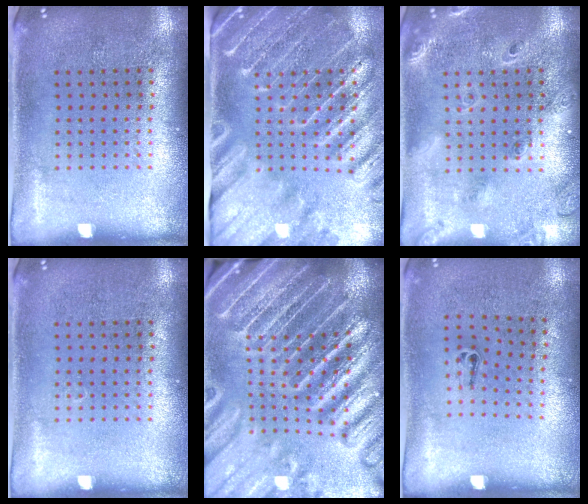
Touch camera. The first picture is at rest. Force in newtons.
{"total": 3.9, "press": 3.4, "slide": 1.8}
{"total": 1.7, "press": 1.6, "slide": 0.8}
{"total": 0.0}
{"total": 5.5, "press": 4.8, "slide": 2.7}
{"total": 0.5, "press": 0.2, "slide": 0.5}